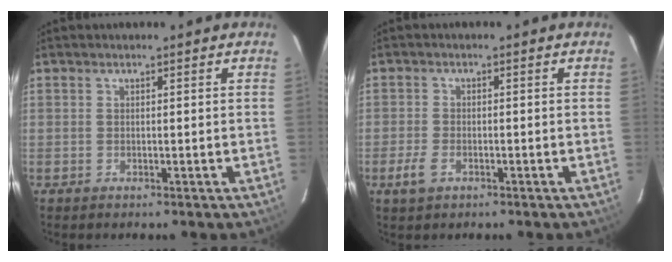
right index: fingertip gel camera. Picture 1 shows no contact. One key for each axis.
{"total": 3.7, "fx": -1.9, "fy": 2.1, "fz": 2.4, "tx": -0.063, "ty": -0.002, "tz": -0.037}